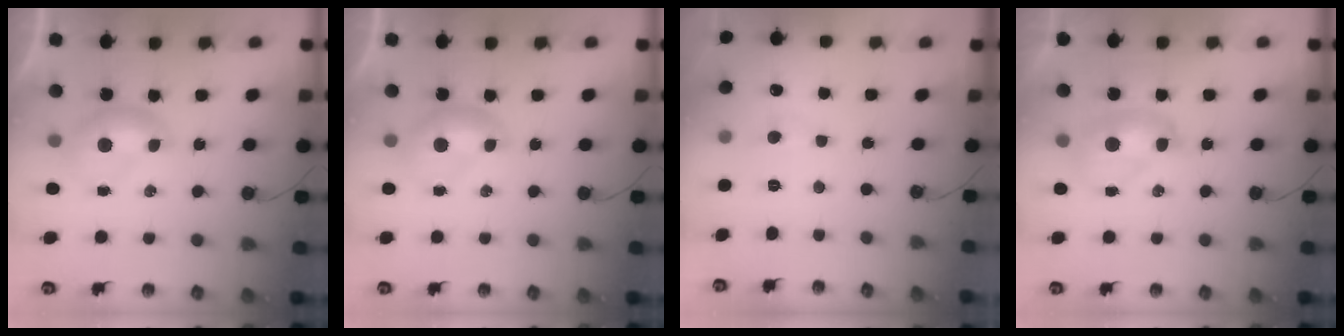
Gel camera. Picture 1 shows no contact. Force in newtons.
{"total": 0.0}
{"total": 0.5, "press": 0.4, "slide": 0.4}
{"total": 2.4, "press": 2.4, "slide": 0.3}